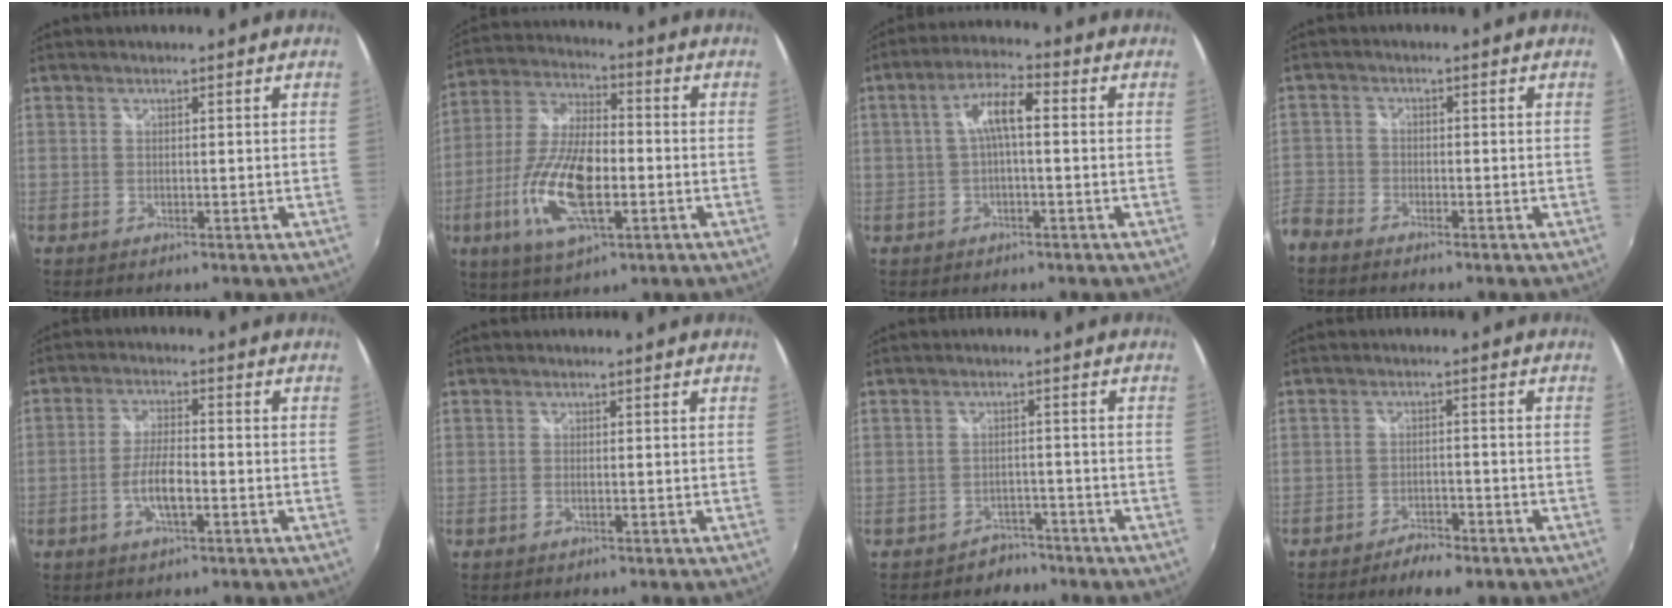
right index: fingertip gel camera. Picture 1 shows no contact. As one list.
[{"total": 16.2, "force": [-4.9, 6.1, 14.2], "torque": [-0.297, -0.009, -0.090]}, {"total": 6.0, "force": [0.1, 1.5, 5.8], "torque": [-0.116, 0.017, 0.003]}, {"total": 7.5, "force": [-4.9, 5.5, 1.7], "torque": [-0.074, -0.005, -0.108]}, {"total": 6.0, "force": [-2.2, 1.6, 5.3], "torque": [-0.109, 0.002, -0.040]}, {"total": 0.8, "force": [-0.3, 0.1, 0.7], "torque": [-0.015, 0.001, -0.007]}, {"total": 4.0, "force": [-3.1, 2.4, -0.5], "torque": [0.006, 0.018, -0.044]}, {"total": 5.7, "force": [-4.6, 1.8, 2.9], "torque": [-0.071, -0.004, -0.072]}]